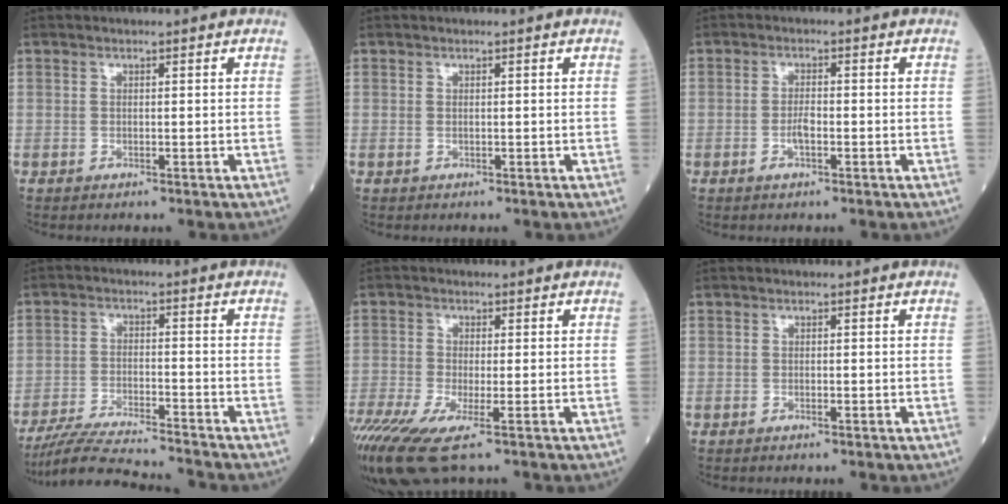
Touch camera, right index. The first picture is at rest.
{"total": 0.0}
{"total": 2.2, "force": [-0.8, 0.6, 2.0], "torque": [-0.040, 0.000, -0.016]}
{"total": 11.9, "force": [-11.3, -0.3, 3.8], "torque": [-0.064, -0.008, -0.193]}
{"total": 11.4, "force": [-6.5, 2.7, 8.9], "torque": [-0.192, -0.026, -0.114]}
{"total": 0.8, "force": [-0.2, 0.1, 0.7], "torque": [-0.012, -0.002, -0.004]}